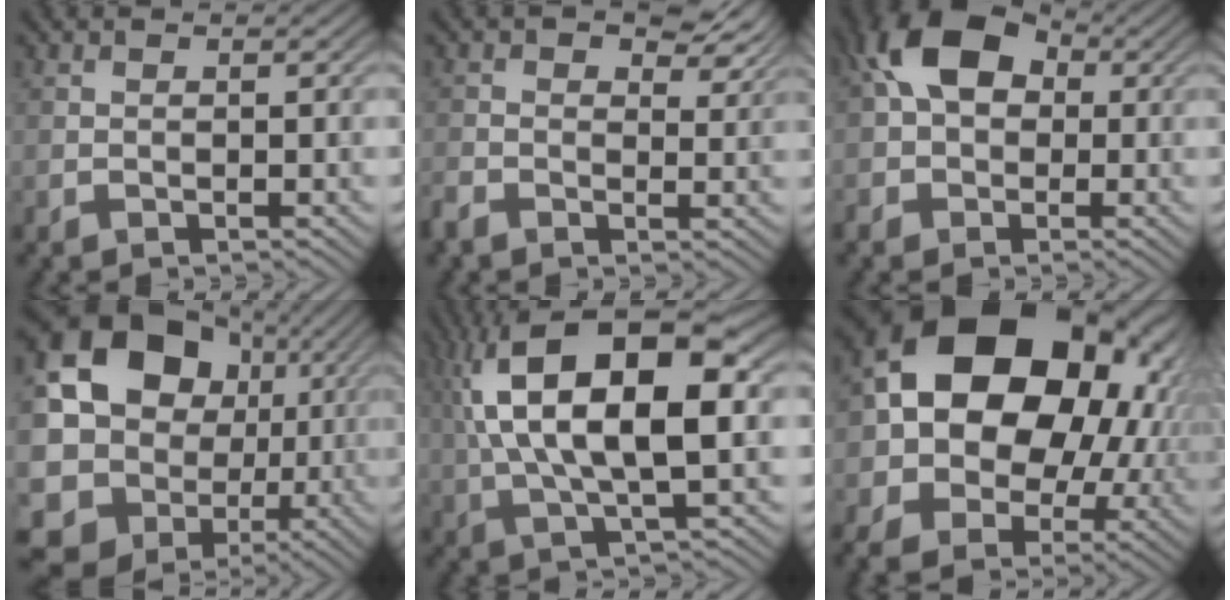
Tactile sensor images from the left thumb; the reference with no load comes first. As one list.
[{"total": 5.3, "force": [1.1, 3.4, 3.8], "torque": [-0.064, -0.004, 0.009]}, {"total": 8.9, "force": [0.9, 6.6, 5.9], "torque": [-0.123, 0.016, -0.003]}, {"total": 17.1, "force": [0.9, 14.4, 9.2], "torque": [-0.213, -0.021, 0.038]}, {"total": 16.4, "force": [3.3, 6.4, 14.7], "torque": [-0.275, 0.018, 0.049]}, {"total": 20.4, "force": [2.6, 14.7, 13.9], "torque": [-0.252, -0.015, 0.059]}]